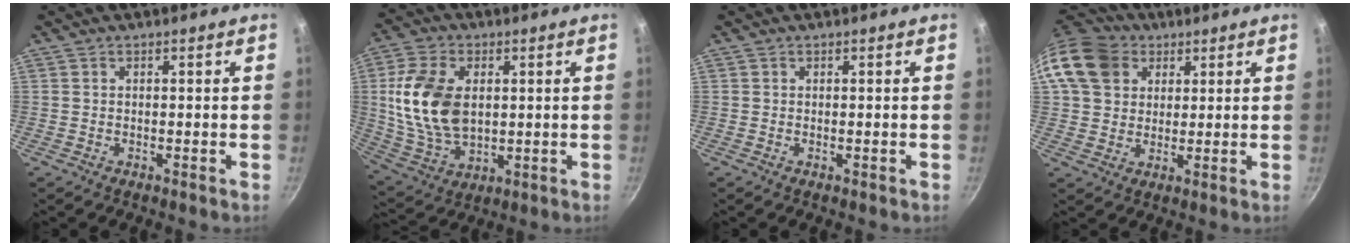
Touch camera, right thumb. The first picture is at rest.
{"total": 16.0, "force": [2.0, 10.2, 12.1], "torque": [-0.219, -0.009, 0.049]}
{"total": 0.0}
{"total": 12.9, "force": [5.2, 10.2, 6.0], "torque": [-0.094, 0.007, 0.086]}